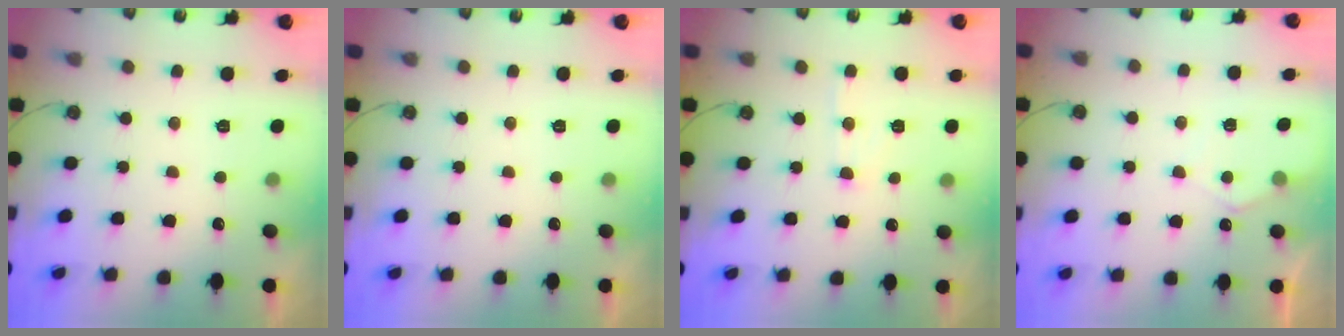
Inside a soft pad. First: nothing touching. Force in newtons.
{"total": 0.0}
{"total": 6.2, "press": 6.2, "slide": 0.7}
{"total": 4.9, "press": 4.9, "slide": 0.6}